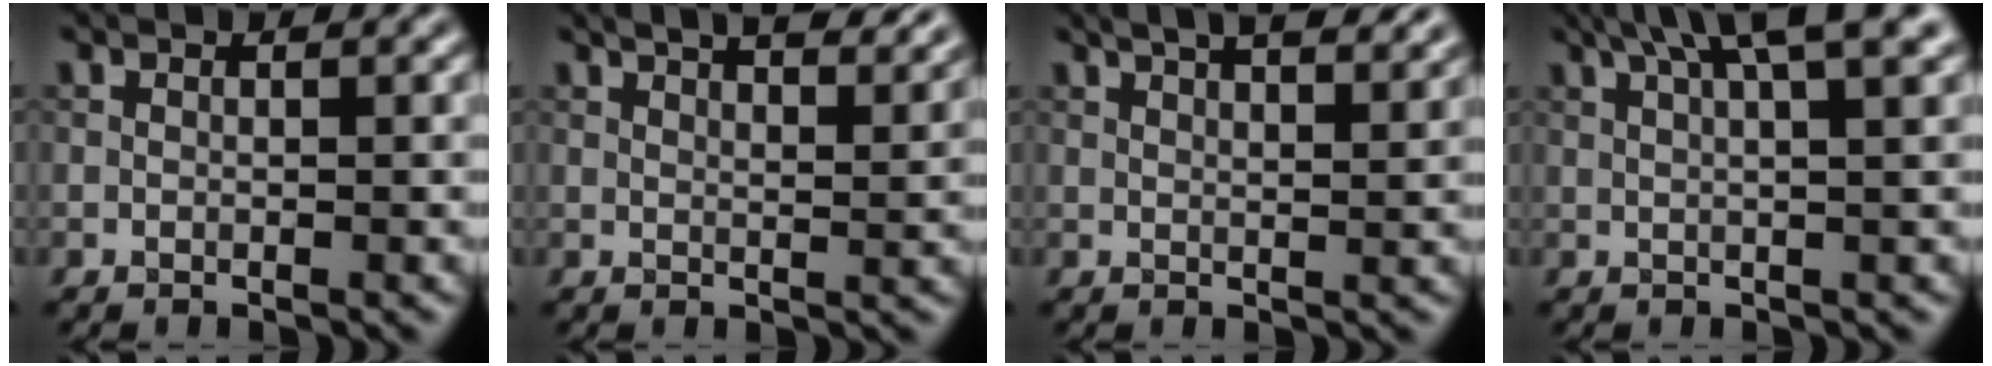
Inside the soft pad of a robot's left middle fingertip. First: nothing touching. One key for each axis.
{"total": 6.9, "fx": 5.1, "fy": 2.3, "fz": 4.0, "tx": -0.024, "ty": 0.030, "tz": 0.039}
{"total": 7.5, "fx": 5.2, "fy": 2.8, "fz": 4.7, "tx": -0.033, "ty": 0.040, "tz": 0.041}
{"total": 6.4, "fx": 3.7, "fy": 1.2, "fz": 5.1, "tx": -0.066, "ty": 0.023, "tz": 0.043}